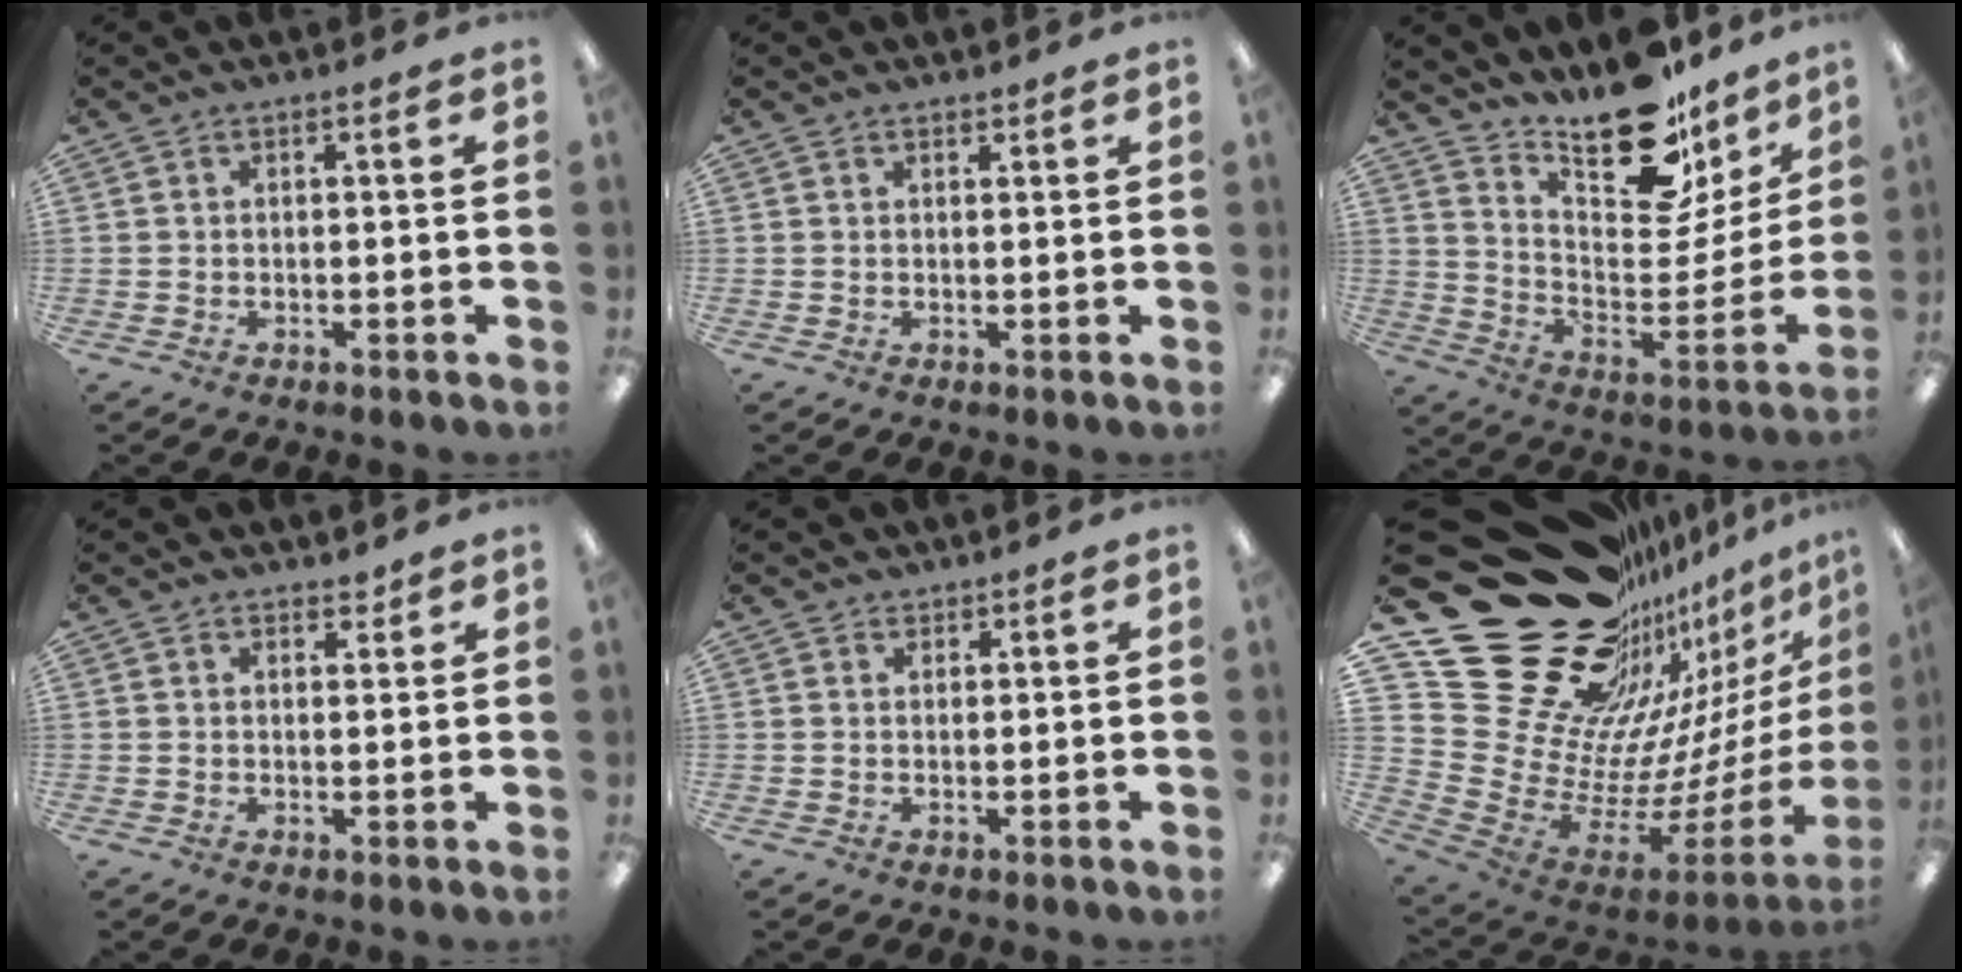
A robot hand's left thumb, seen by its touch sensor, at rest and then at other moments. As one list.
[{"total": 0.9, "force": [0.8, 0.3, 0.0], "torque": [0.009, -0.003, 0.014]}, {"total": 21.4, "force": [17.9, 7.5, 9.1], "torque": [-0.115, -0.144, 0.302]}, {"total": 1.9, "force": [1.8, 0.7, 0.2], "torque": [0.012, -0.012, 0.030]}, {"total": 1.2, "force": [1.0, 0.5, -0.1], "torque": [0.001, 0.000, 0.020]}, {"total": 35.0, "force": [19.7, 21.6, 19.3], "torque": [-0.243, -0.220, 0.451]}]